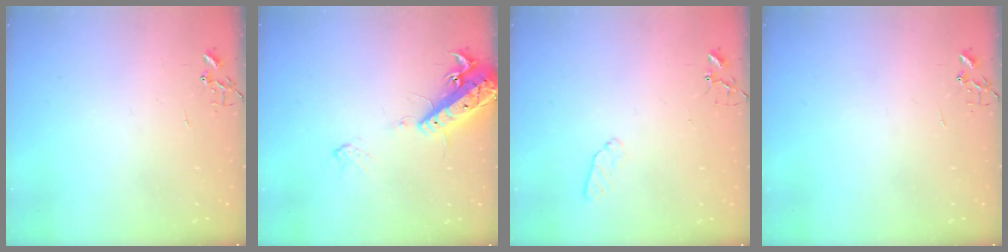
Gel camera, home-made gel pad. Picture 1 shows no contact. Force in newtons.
{"total": 15.1, "press": 14.7, "slide": 3.5}
{"total": 5.3, "press": 5.2, "slide": 0.7}
{"total": 0.0}